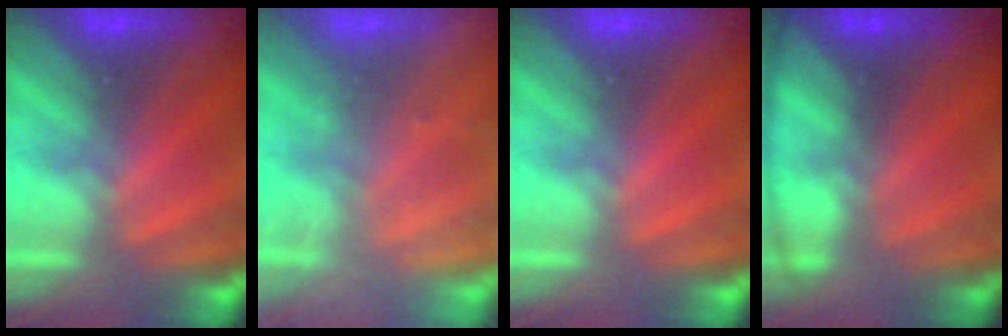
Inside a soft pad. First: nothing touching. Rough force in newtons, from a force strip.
{"total": 2.3}
{"total": 0.0}
{"total": 10.9}